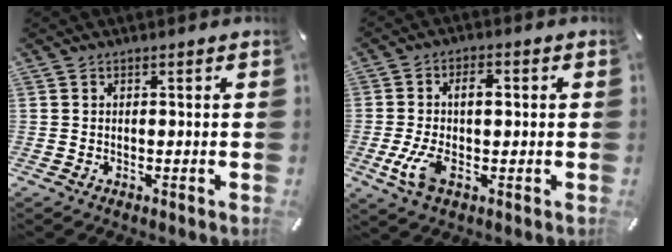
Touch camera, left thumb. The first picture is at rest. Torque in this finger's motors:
{"motor_torque": [1.28, 1.34, 0.61, -0.23, 0.35]}